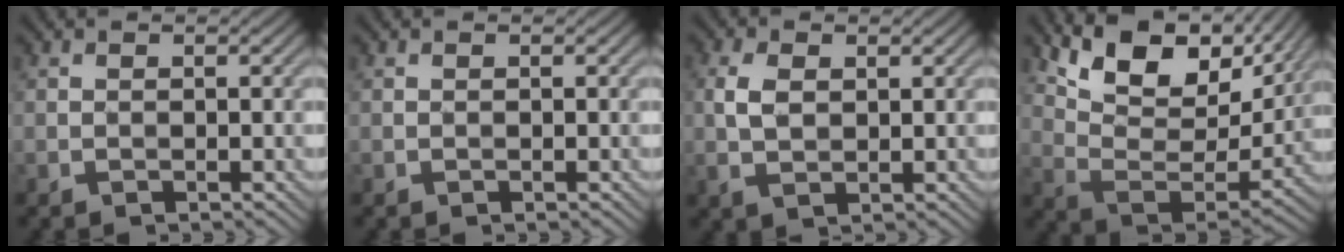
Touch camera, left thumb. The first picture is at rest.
{"total": 0.0}
{"total": 3.6, "force": [0.9, 2.2, 2.8], "torque": [-0.074, 0.006, 0.018]}
{"total": 14.0, "force": [8.7, 6.2, 9.0], "torque": [-0.183, -0.001, 0.154]}